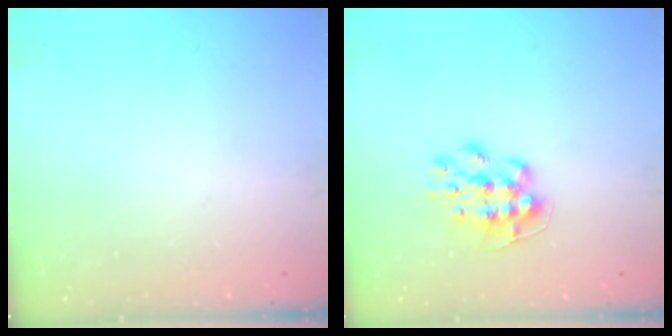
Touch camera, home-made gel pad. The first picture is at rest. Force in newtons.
{"total": 8.6, "press": 8.5, "slide": 0.2}